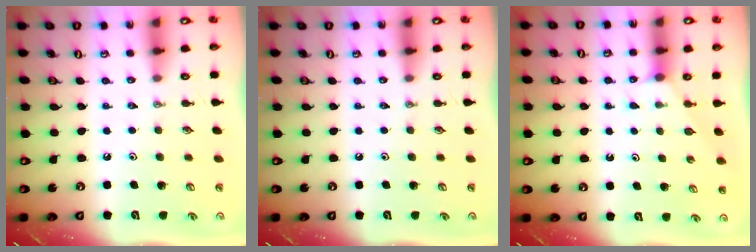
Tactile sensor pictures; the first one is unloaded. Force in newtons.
{"total": 0.0}
{"total": 1.7, "press": 1.7, "slide": 0.3}